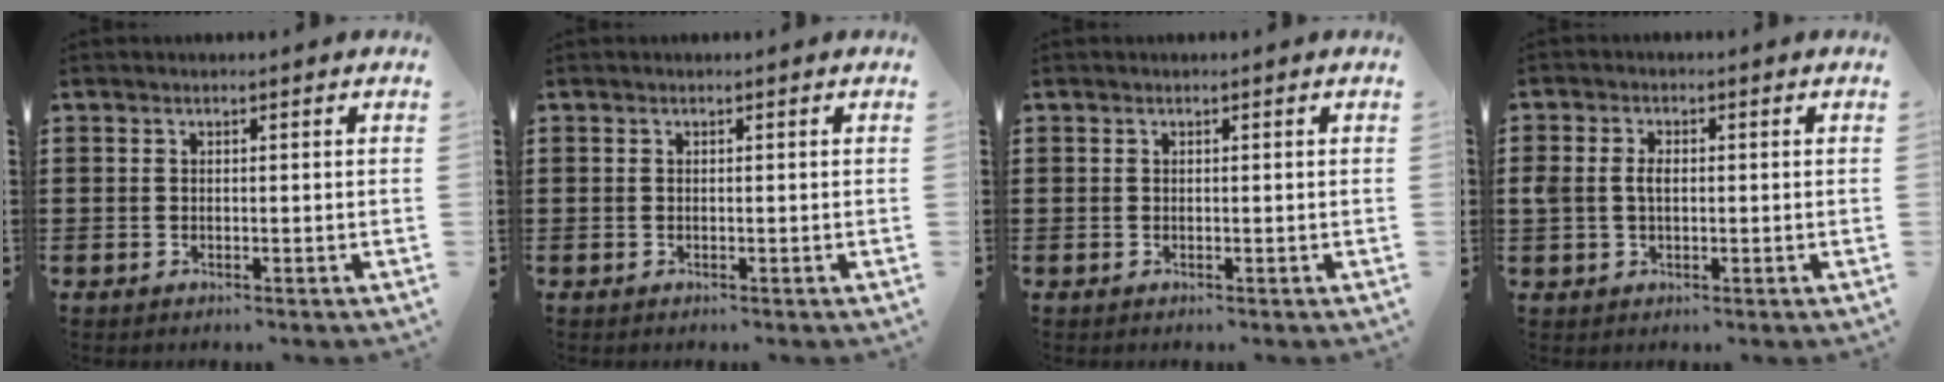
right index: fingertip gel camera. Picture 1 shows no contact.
{"total": 0.0}
{"total": 0.0}
{"total": 2.7, "force": [0.2, 1.8, 2.1], "torque": [-0.050, 0.006, 0.000]}